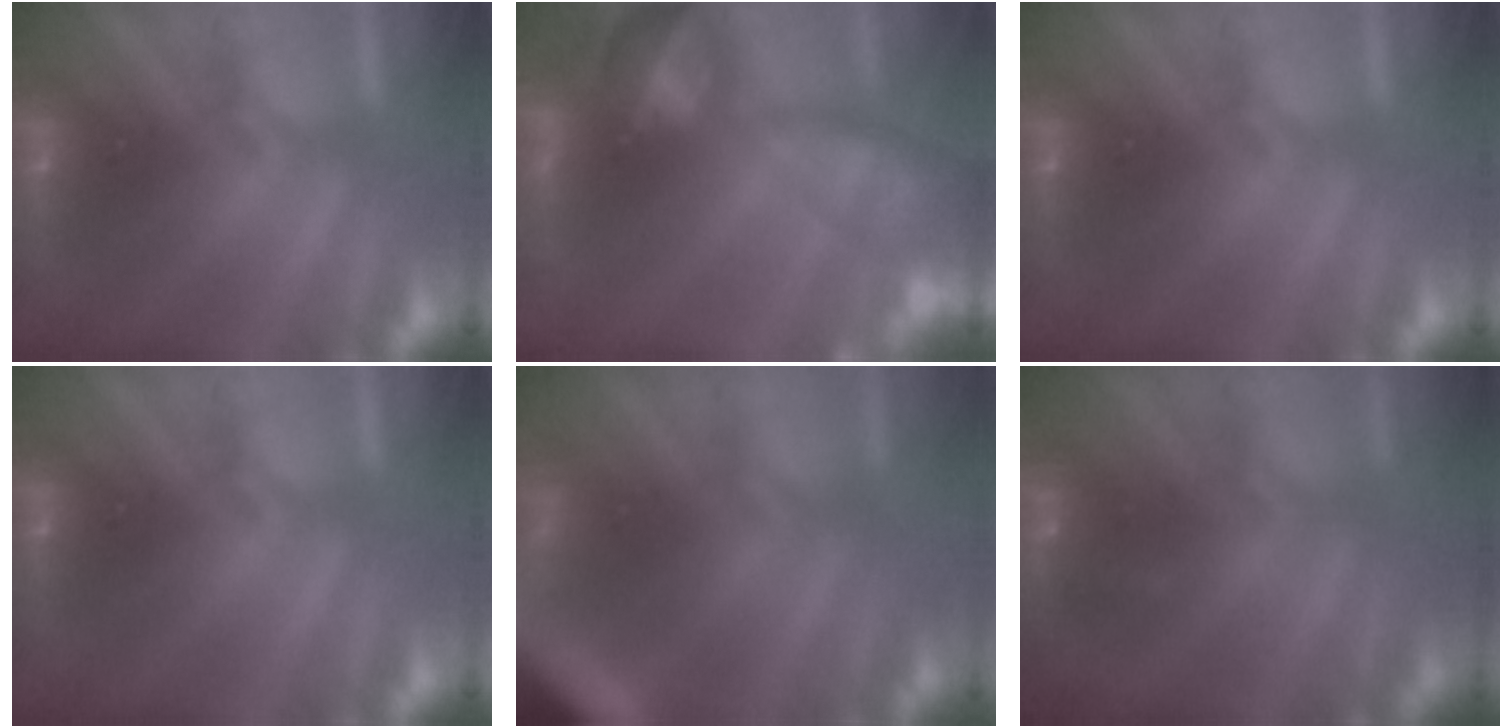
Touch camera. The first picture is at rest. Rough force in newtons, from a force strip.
{"total": 9.3}
{"total": 0.0}
{"total": 0.0}
{"total": 6.1}
{"total": 4.6}